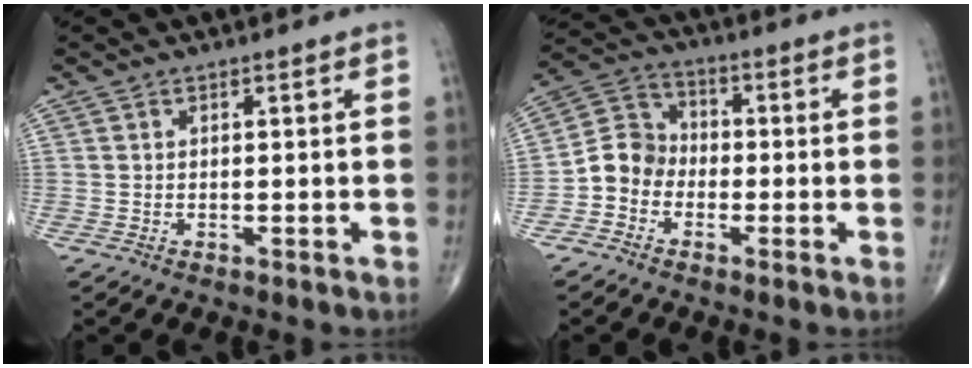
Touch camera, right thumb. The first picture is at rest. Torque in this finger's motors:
{"motor_torque": [0.48, 0.53, 0.32, -0.59, 0.03]}